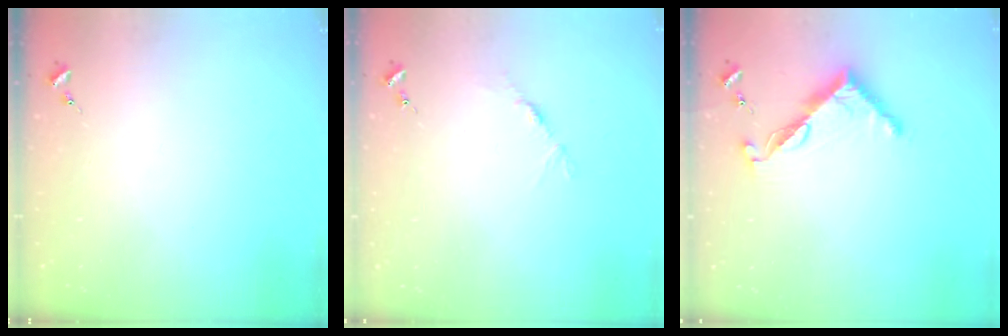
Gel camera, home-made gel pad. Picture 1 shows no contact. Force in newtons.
{"total": 4.0, "press": 3.9, "slide": 0.5}
{"total": 8.7, "press": 8.7, "slide": 0.6}